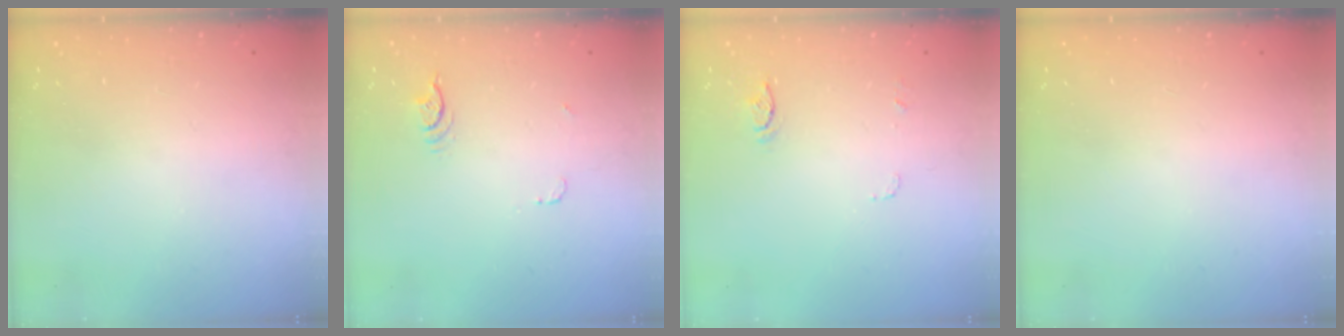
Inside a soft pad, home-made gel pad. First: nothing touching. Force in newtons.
{"total": 3.9, "press": 3.6, "slide": 1.7}
{"total": 5.5, "press": 5.4, "slide": 0.4}
{"total": 0.0}